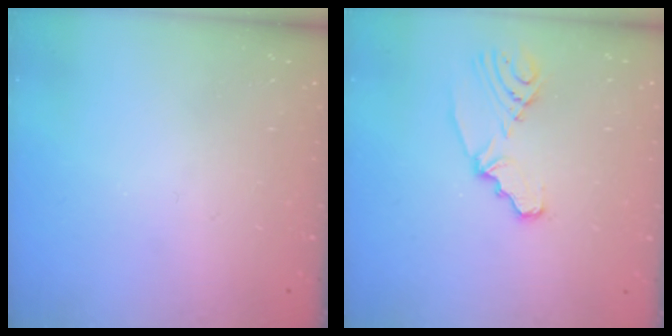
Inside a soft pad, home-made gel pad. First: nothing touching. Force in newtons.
{"total": 5.3, "press": 3.4, "slide": 4.1}